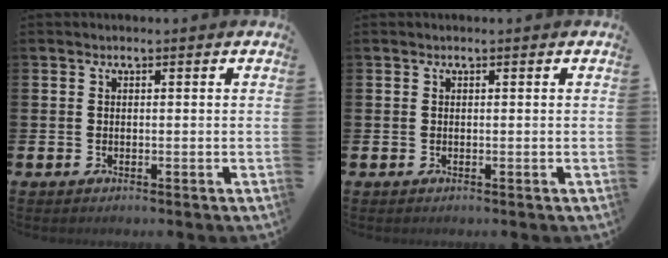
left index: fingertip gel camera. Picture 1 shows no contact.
{"total": 0.0}